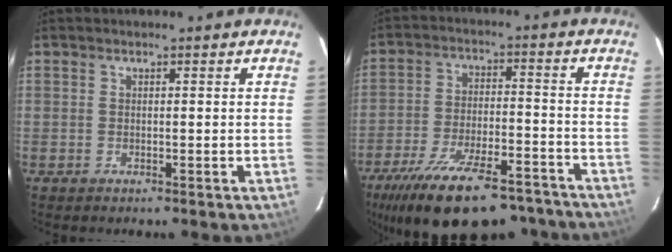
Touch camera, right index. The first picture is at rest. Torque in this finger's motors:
{"motor_torque": [1.08, -1.06, 1.05, 0.21]}